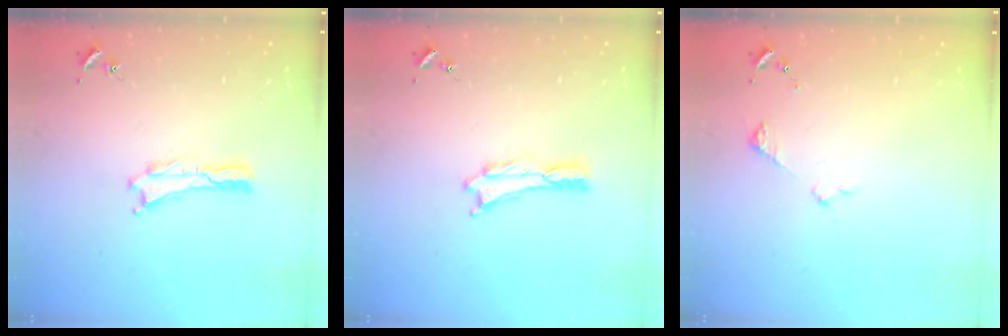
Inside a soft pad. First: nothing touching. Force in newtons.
{"total": 0.0}
{"total": 2.9, "press": 2.9, "slide": 0.3}